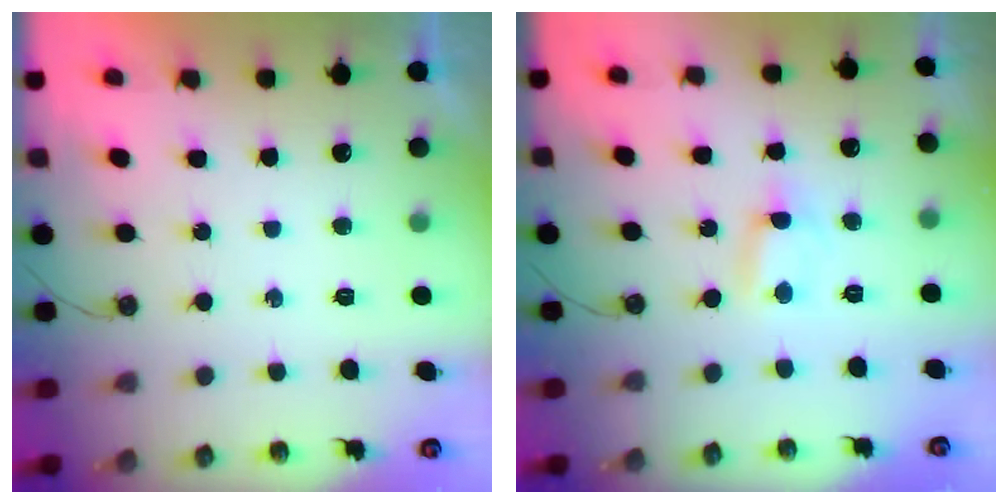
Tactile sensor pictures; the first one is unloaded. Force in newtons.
{"total": 0.6, "press": 0.3, "slide": 0.5}